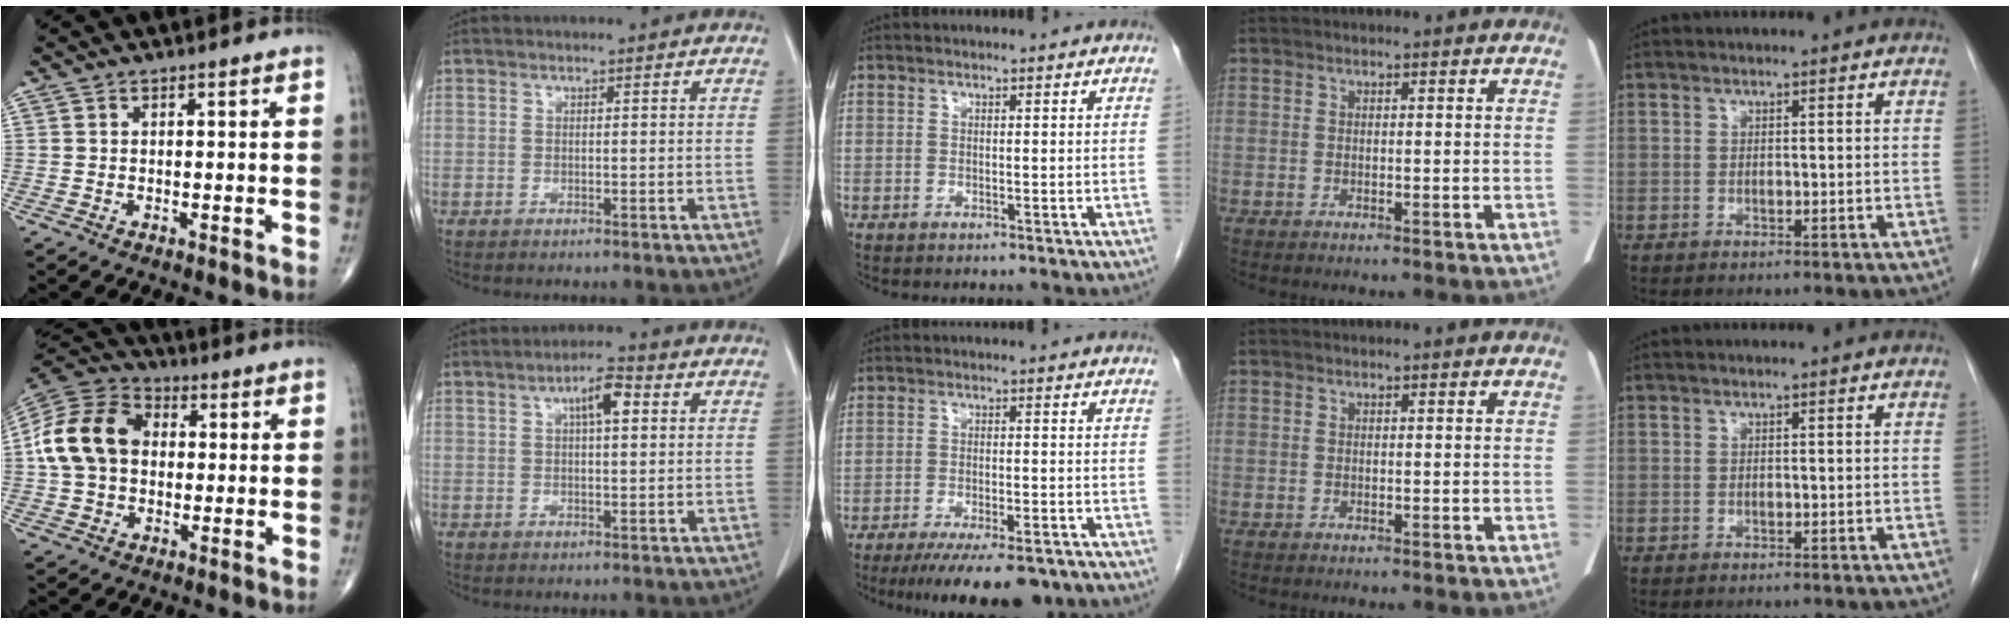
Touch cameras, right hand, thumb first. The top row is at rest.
{"thumb": {"total": 15.0, "force": [1.0, 11.2, 9.9], "torque": [-0.180, 0.033, 0.010]}, "index": {"total": 4.7, "force": [1.5, 1.2, 4.3], "torque": [-0.076, 0.012, 0.024]}, "middle": {"total": 11.6, "force": [-8.9, 2.7, 6.9], "torque": [-0.096, -0.014, -0.130]}}